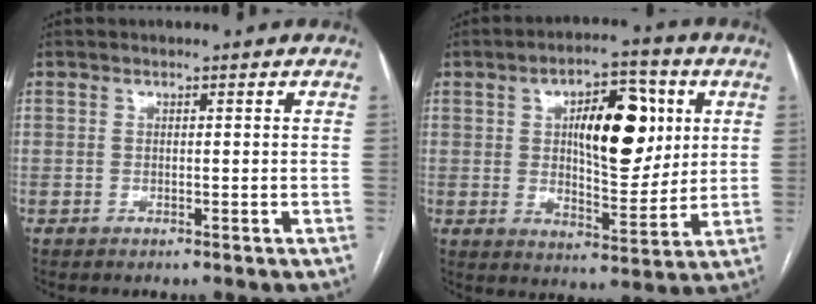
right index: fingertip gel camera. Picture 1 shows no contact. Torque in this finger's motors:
{"motor_torque": [0.47, 0.12, 0.35, 0.13]}